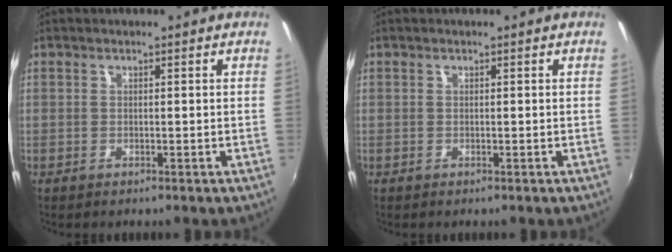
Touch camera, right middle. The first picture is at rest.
{"total": 0.0}